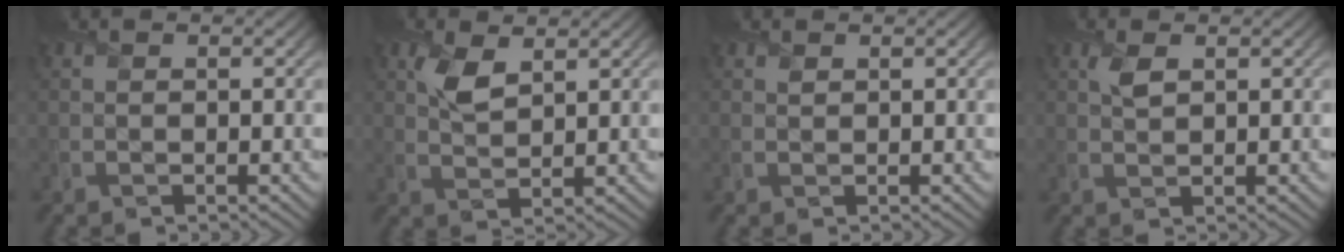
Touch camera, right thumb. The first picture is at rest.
{"total": 3.7, "force": [2.0, 1.7, 2.7], "torque": [-0.066, 0.002, 0.039]}
{"total": 0.6, "force": [0.6, 0.0, 0.1], "torque": [-0.004, 0.001, 0.010]}
{"total": 1.8, "force": [1.0, 0.7, 1.3], "torque": [-0.034, 0.004, 0.019]}